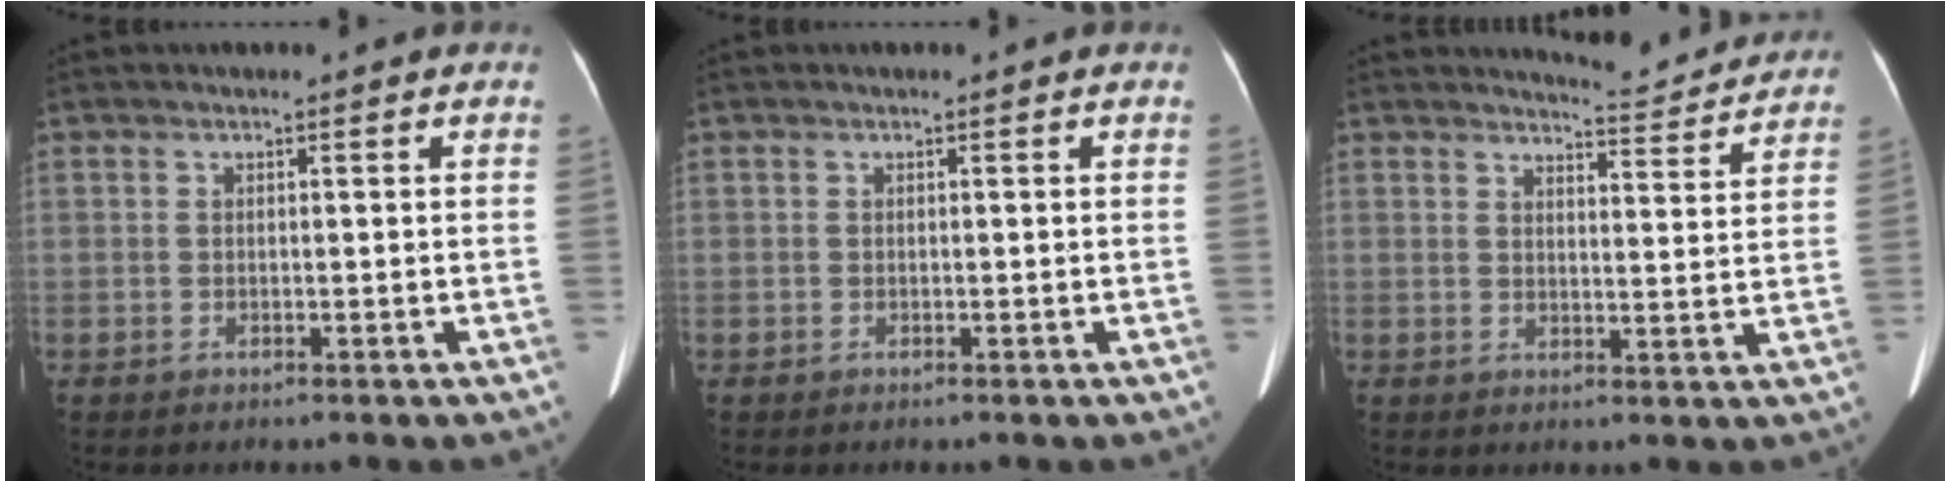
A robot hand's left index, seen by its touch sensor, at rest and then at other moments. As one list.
[{"total": 0.0}, {"total": 7.2, "force": [7.2, 0.3, 0.2], "torque": [-0.010, -0.013, 0.087]}]